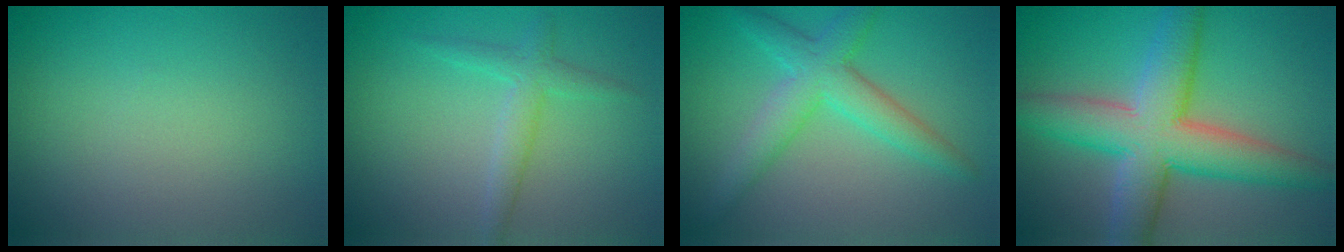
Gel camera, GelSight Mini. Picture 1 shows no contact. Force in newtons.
{"total": 2.3, "press": 2.3, "slide": 0.1}
{"total": 4.4, "press": 4.4, "slide": 0.0}
{"total": 8.4, "press": 8.4, "slide": 0.4}